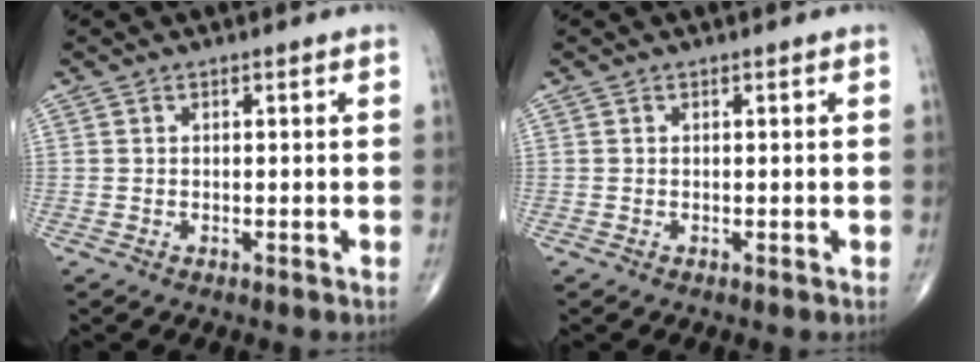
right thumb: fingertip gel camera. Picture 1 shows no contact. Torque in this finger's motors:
{"motor_torque": [0.21, 0.02, -0.06, -0.17, -0.03]}